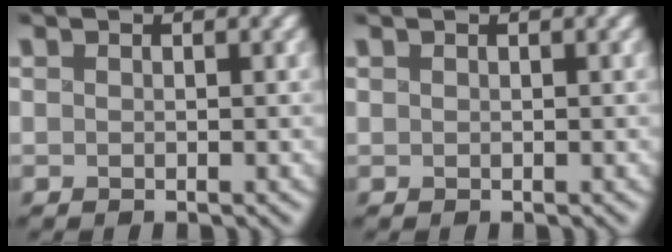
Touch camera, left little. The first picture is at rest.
{"total": 0.0}